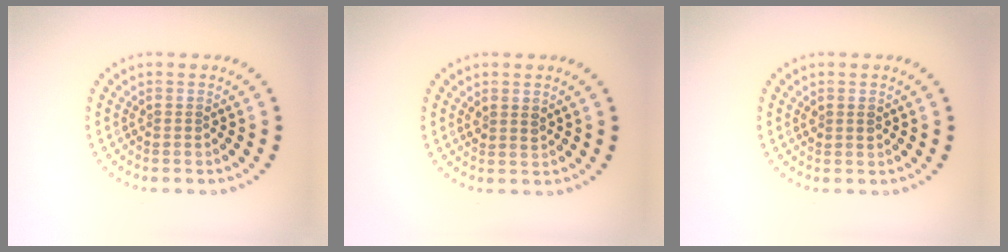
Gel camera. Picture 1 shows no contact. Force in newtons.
{"total": 1.2, "press": 1.0, "slide": 0.5}
{"total": 0.9, "press": 0.9, "slide": 0.3}